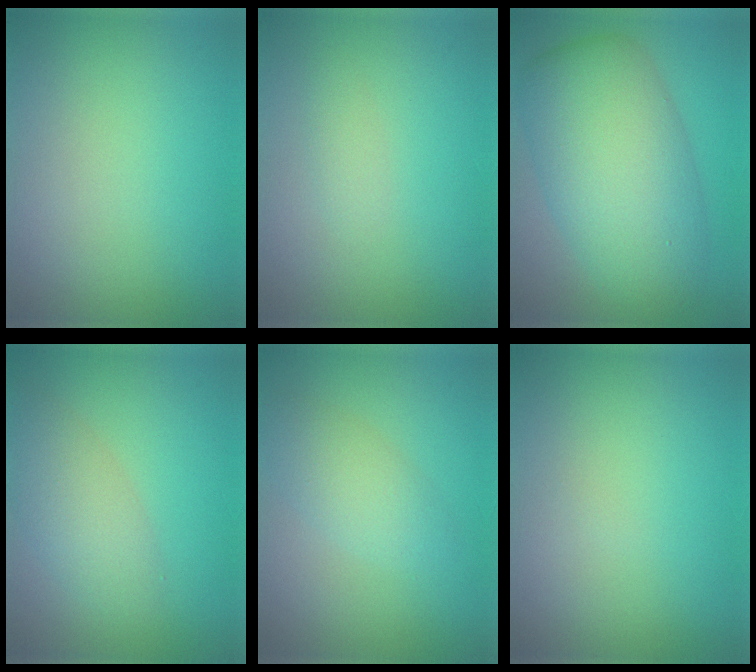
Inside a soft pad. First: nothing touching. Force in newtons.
{"total": 0.9, "press": 0.9, "slide": 0.1}
{"total": 9.6, "press": 9.6, "slide": 0.4}
{"total": 3.4, "press": 3.4, "slide": 0.1}
{"total": 2.7, "press": 2.7, "slide": 0.1}
{"total": 0.0}